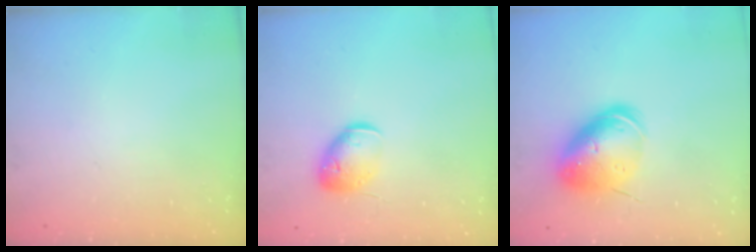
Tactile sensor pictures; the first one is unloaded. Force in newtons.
{"total": 11.3, "press": 11.1, "slide": 1.6}
{"total": 13.8, "press": 13.6, "slide": 2.6}